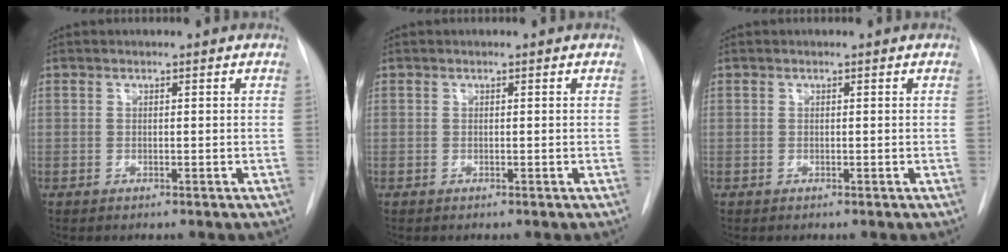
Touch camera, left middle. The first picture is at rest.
{"total": 0.0}
{"total": 0.0}